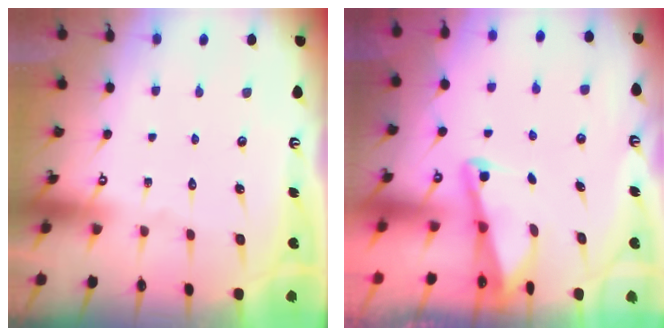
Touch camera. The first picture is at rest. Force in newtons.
{"total": 2.1, "press": 2.0, "slide": 0.4}